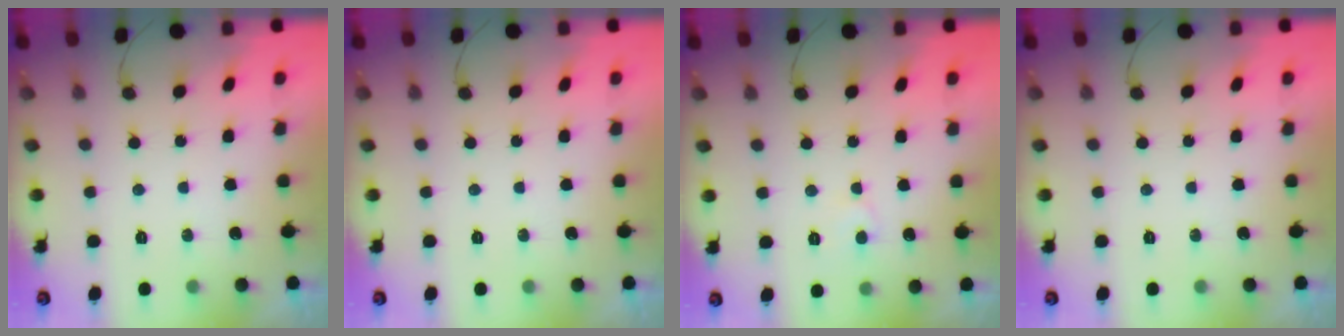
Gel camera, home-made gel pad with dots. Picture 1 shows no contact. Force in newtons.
{"total": 0.0}
{"total": 5.5, "press": 5.5, "slide": 0.5}
{"total": 0.0}